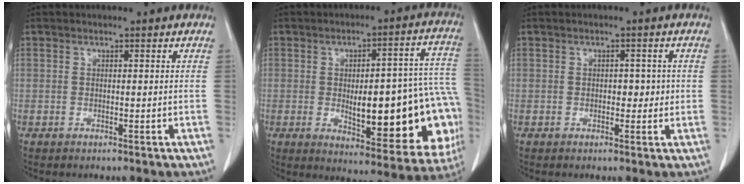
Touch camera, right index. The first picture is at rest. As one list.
[{"total": 23.6, "force": [-3.7, 6.9, 22.2], "torque": [-0.204, 0.030, -0.021]}, {"total": 2.4, "force": [0.0, 1.5, 1.9], "torque": [-0.019, 0.003, 0.001]}]